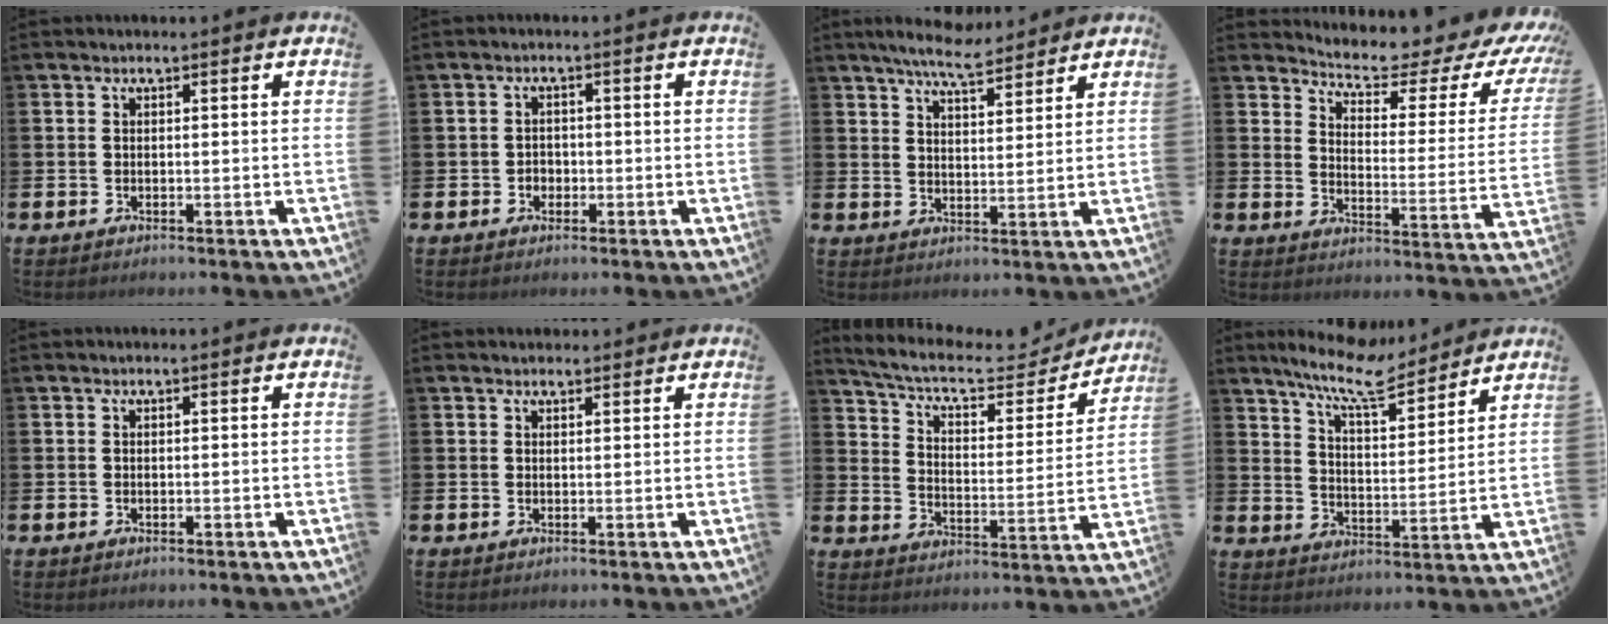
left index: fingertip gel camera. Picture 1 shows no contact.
{"total": 1.7, "force": [-0.4, 1.5, 0.5], "torque": [-0.002, 0.002, -0.014]}
{"total": 6.5, "force": [6.0, 0.8, 2.1], "torque": [-0.045, -0.027, 0.107]}
{"total": 5.2, "force": [4.8, 1.0, 1.8], "torque": [-0.050, -0.046, 0.071]}
{"total": 0.0}
{"total": 1.5, "force": [1.4, 0.5, 0.1], "torque": [0.008, 0.000, 0.024]}
{"total": 8.6, "force": [7.4, 2.8, 3.5], "torque": [-0.089, -0.050, 0.121]}
{"total": 9.7, "force": [8.6, 1.5, 4.0], "torque": [-0.102, -0.043, 0.155]}